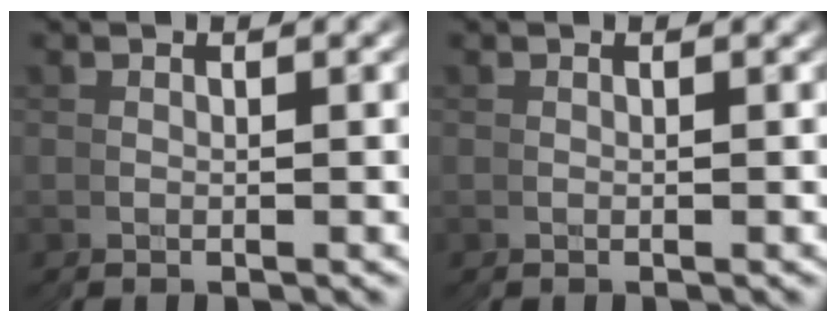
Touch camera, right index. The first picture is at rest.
{"total": 0.0}